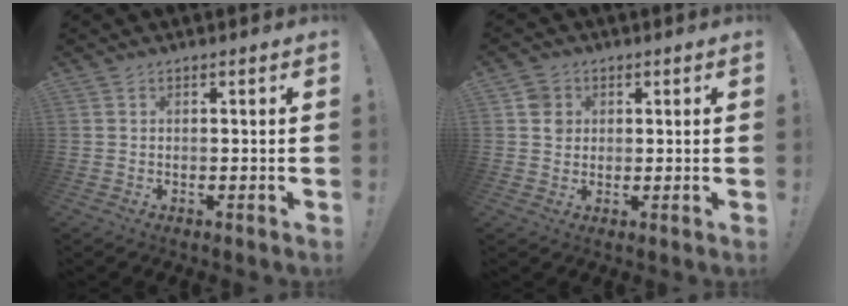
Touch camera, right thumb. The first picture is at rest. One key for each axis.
{"total": 4.5, "fx": 1.1, "fy": 4.1, "fz": 1.3, "tx": -0.016, "ty": 0.006, "tz": 0.020}